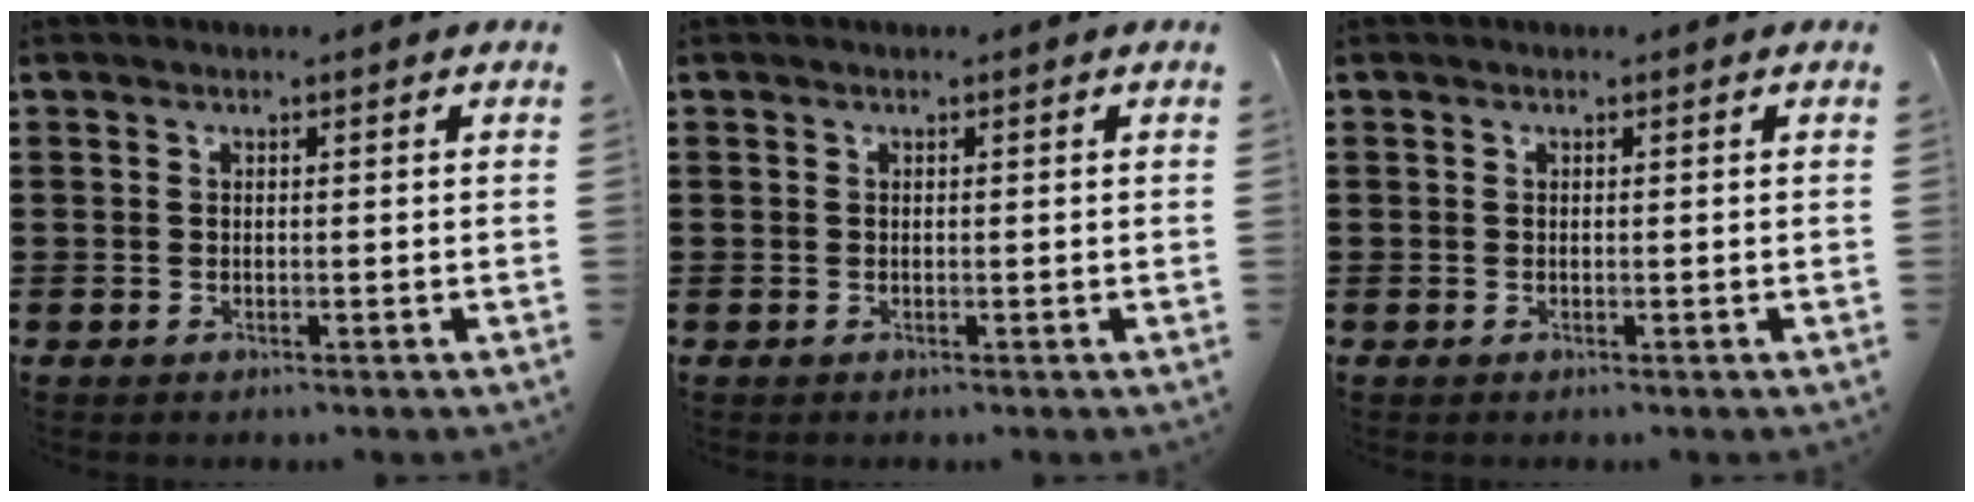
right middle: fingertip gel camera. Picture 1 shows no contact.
{"total": 0.0}
{"total": 0.0}